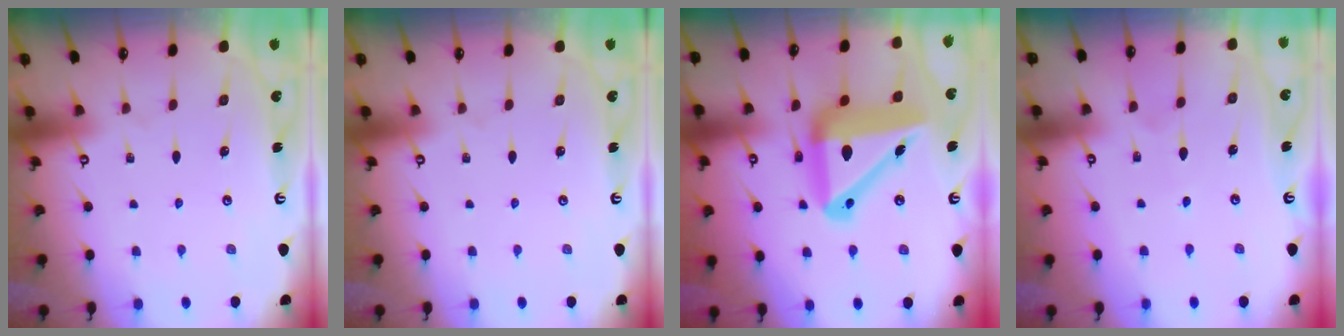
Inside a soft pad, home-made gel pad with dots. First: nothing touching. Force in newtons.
{"total": 0.0}
{"total": 20.8, "press": 20.6, "slide": 2.9}
{"total": 3.7, "press": 3.7, "slide": 0.4}